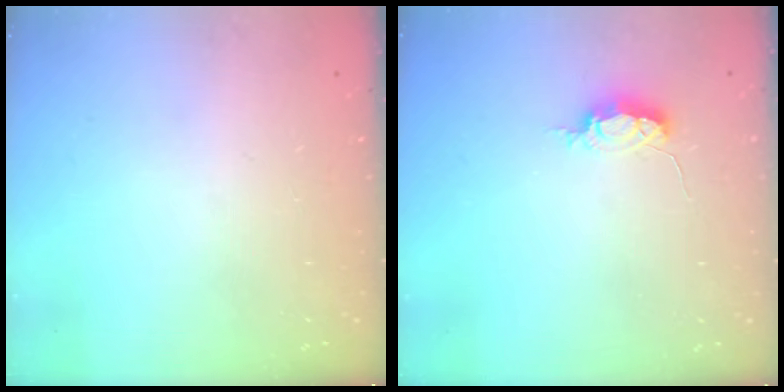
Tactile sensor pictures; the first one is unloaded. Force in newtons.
{"total": 4.7, "press": 4.7, "slide": 0.5}